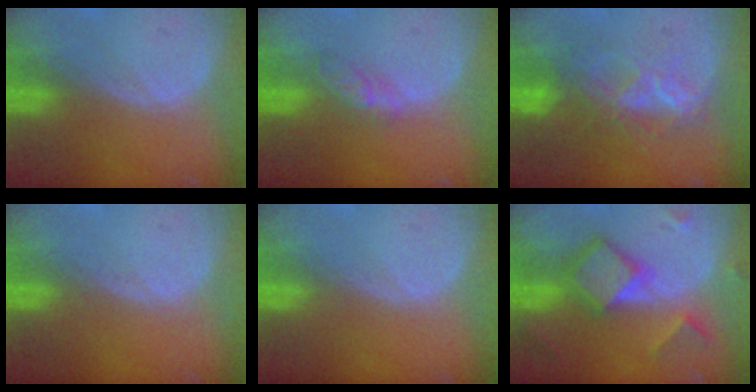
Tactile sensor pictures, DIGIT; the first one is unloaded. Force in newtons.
{"total": 3.1, "press": 2.8, "slide": 1.3}
{"total": 6.2, "press": 6.2, "slide": 0.8}
{"total": 0.0}
{"total": 0.0}
{"total": 7.4, "press": 7.4, "slide": 0.5}